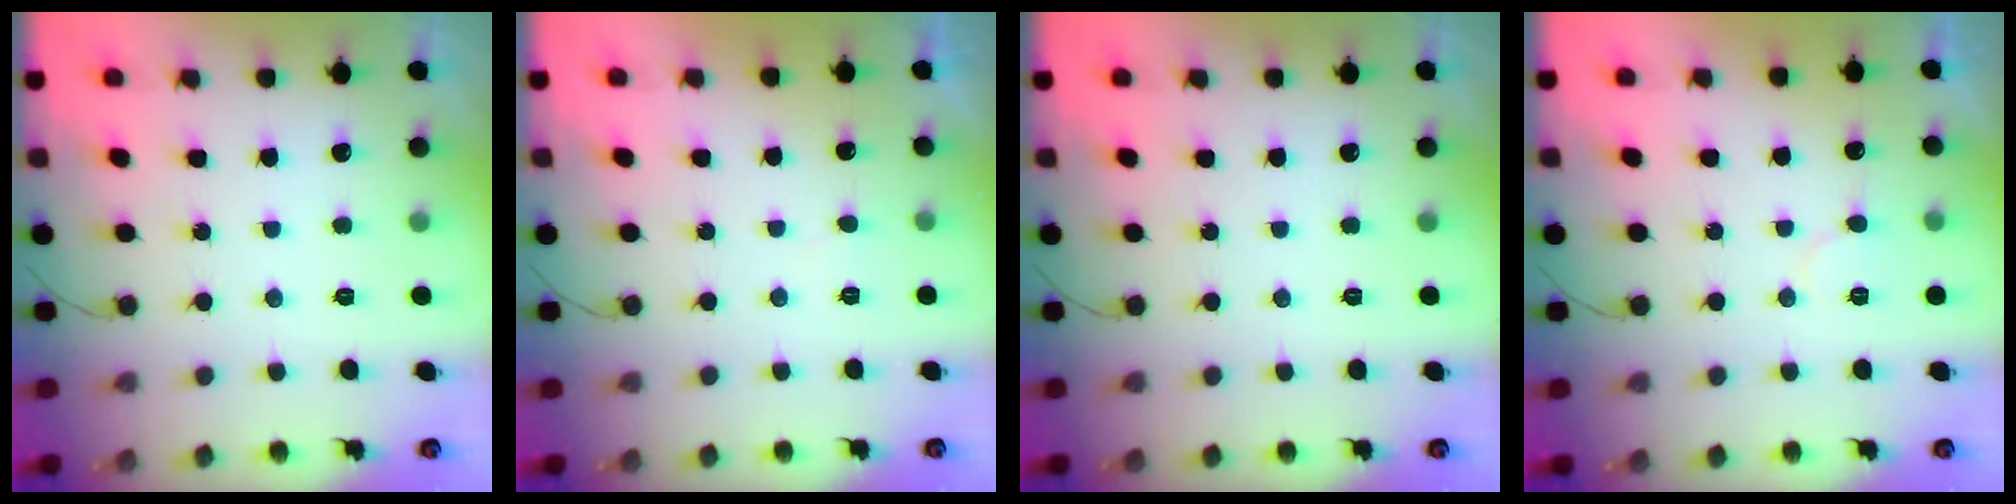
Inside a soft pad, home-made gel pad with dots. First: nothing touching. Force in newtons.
{"total": 2.4, "press": 2.4, "slide": 0.2}
{"total": 0.0}
{"total": 5.5, "press": 5.5, "slide": 0.4}